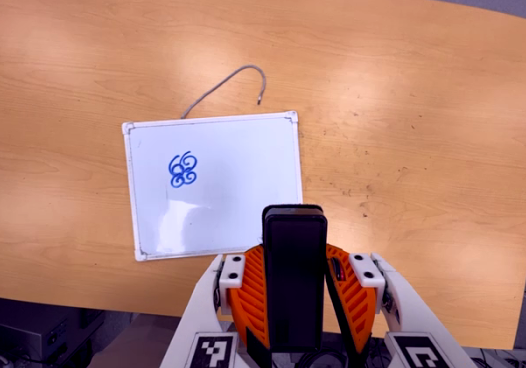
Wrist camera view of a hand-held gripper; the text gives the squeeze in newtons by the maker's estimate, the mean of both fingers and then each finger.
{"total": 6.1, "left": 4.8, "right": 7.4}